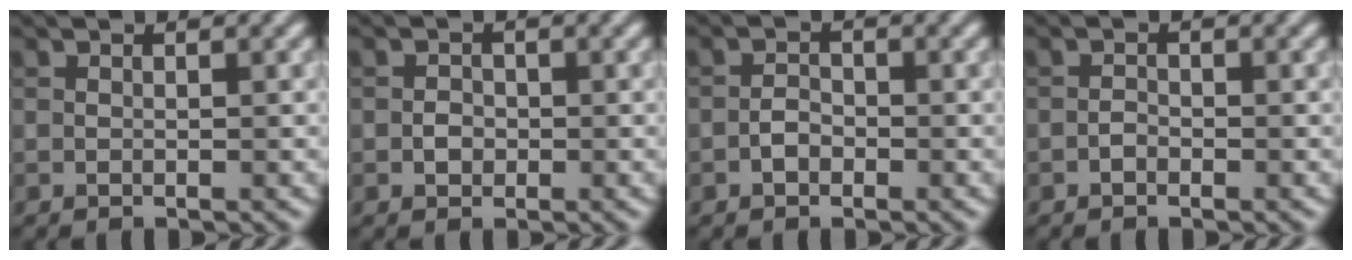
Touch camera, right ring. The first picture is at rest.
{"total": 1.1, "force": [-0.3, 0.9, 0.5], "torque": [-0.005, 0.000, -0.007]}
{"total": 1.3, "force": [-0.7, 0.9, 0.7], "torque": [-0.013, 0.005, -0.015]}
{"total": 0.7, "force": [-0.4, 0.4, 0.3], "torque": [-0.007, 0.001, -0.010]}